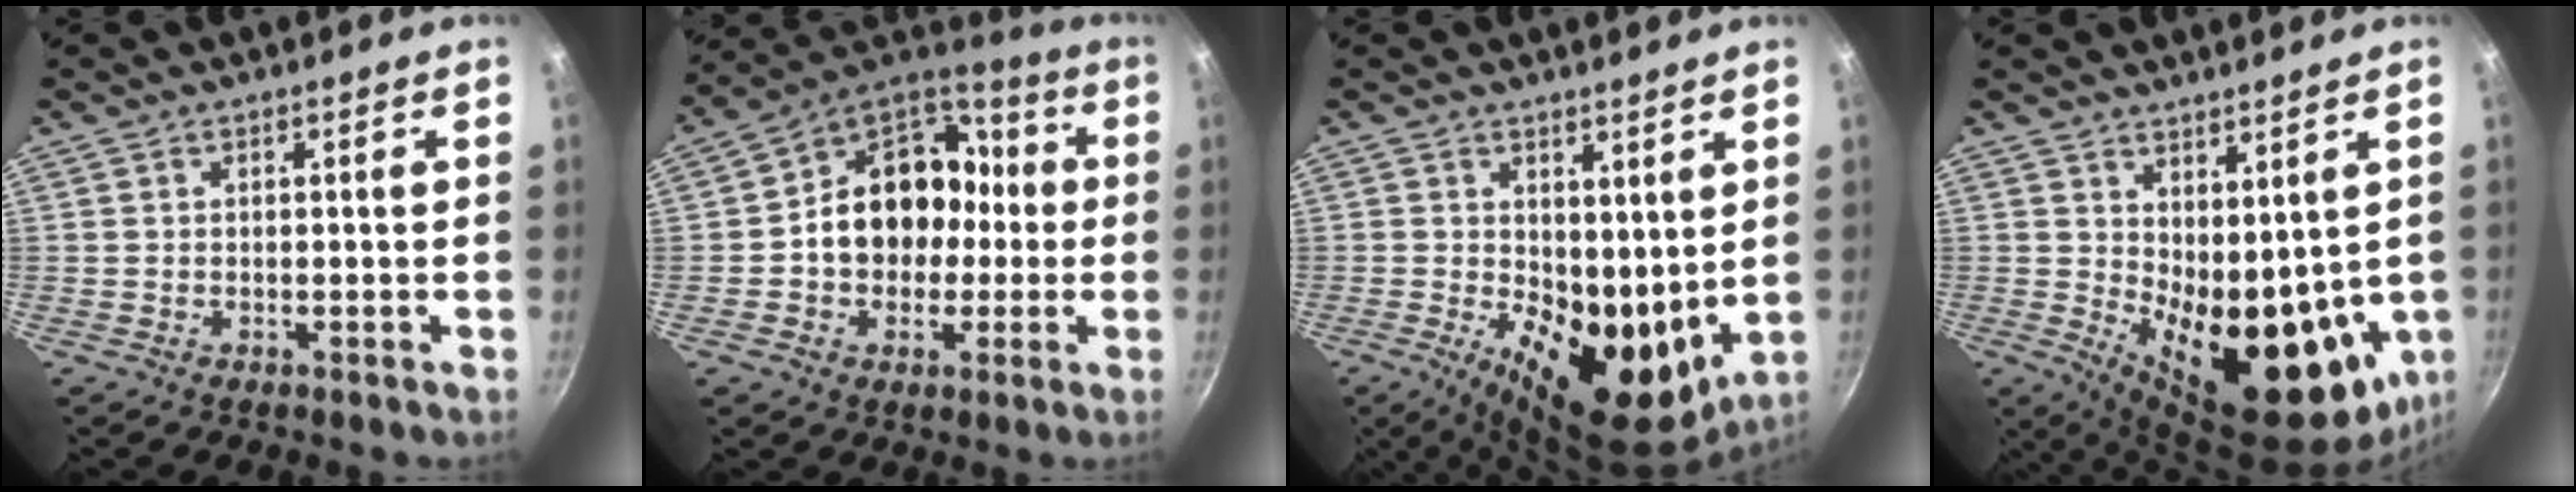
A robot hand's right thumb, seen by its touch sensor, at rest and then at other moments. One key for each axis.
{"total": 17.7, "fx": -0.9, "fy": 14.2, "fz": 10.4, "tx": -0.128, "ty": 0.049, "tz": -0.026}
{"total": 14.3, "fx": 0.7, "fy": 7.9, "fz": 11.9, "tx": -0.126, "ty": -0.032, "tz": 0.027}
{"total": 17.6, "fx": 1.8, "fy": 8.7, "fz": 15.2, "tx": -0.181, "ty": -0.040, "tz": 0.059}